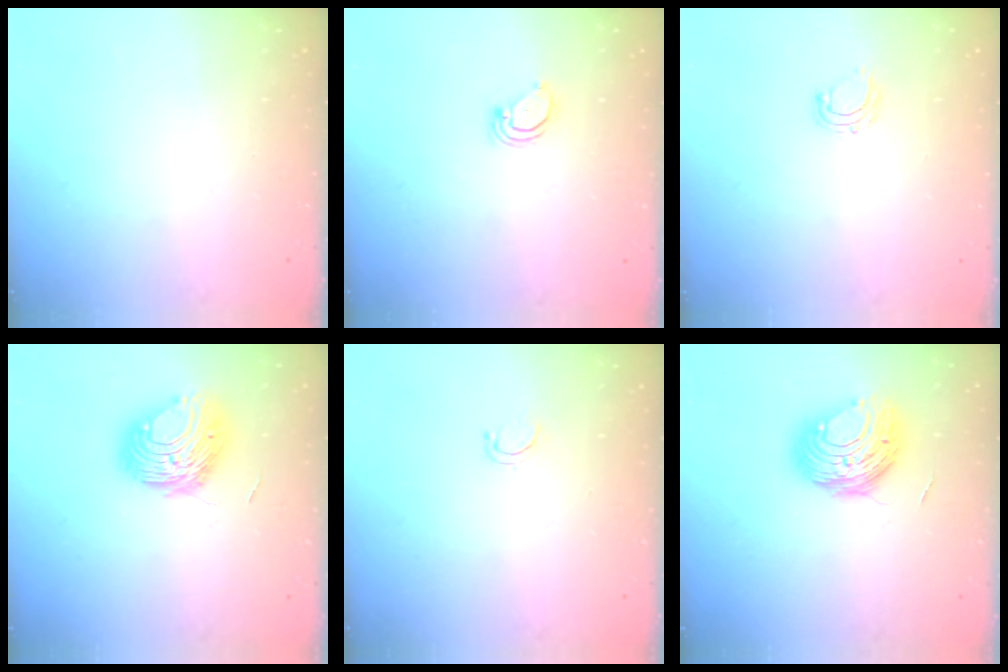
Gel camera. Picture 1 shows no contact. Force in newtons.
{"total": 2.0, "press": 2.0, "slide": 0.1}
{"total": 4.9, "press": 4.8, "slide": 0.4}
{"total": 9.8, "press": 9.7, "slide": 1.2}
{"total": 2.6, "press": 2.5, "slide": 0.4}
{"total": 10.1, "press": 10.1, "slide": 0.7}